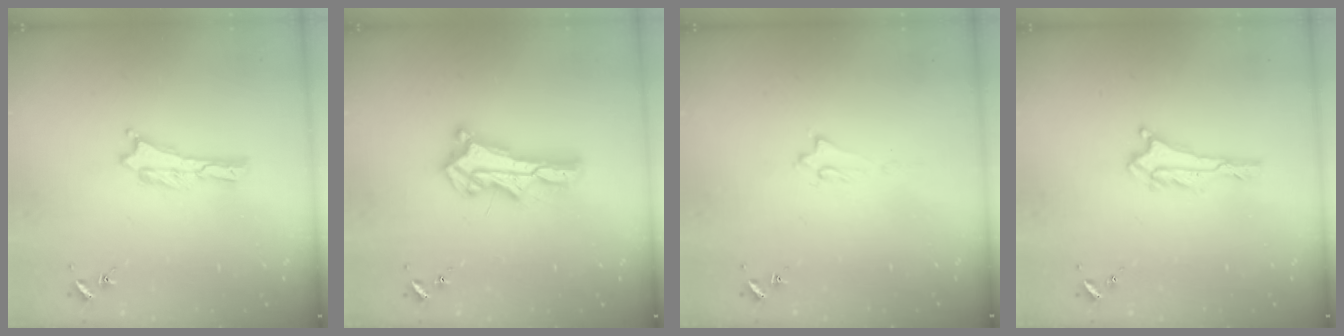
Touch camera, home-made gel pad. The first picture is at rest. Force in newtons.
{"total": 8.1, "press": 8.0, "slide": 0.6}
{"total": 1.6, "press": 1.6, "slide": 0.2}
{"total": 0.6, "press": 0.6, "slide": 0.1}